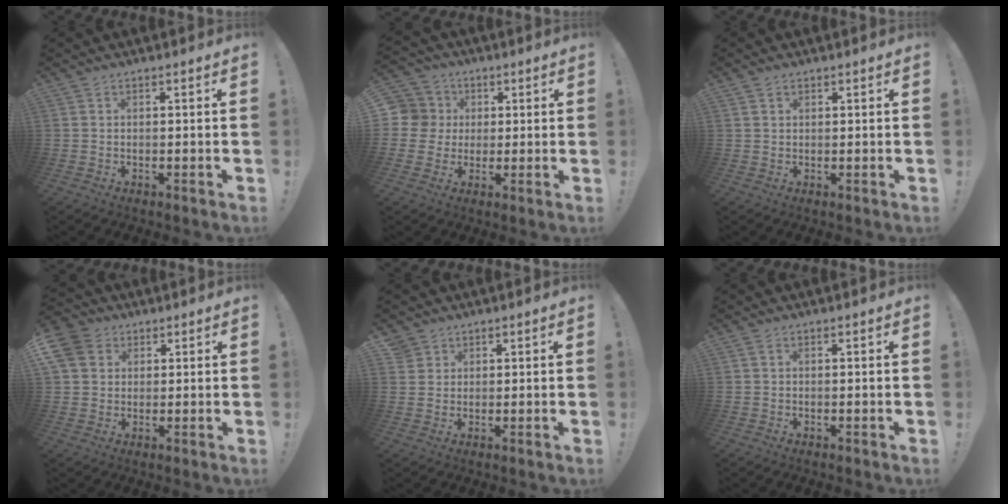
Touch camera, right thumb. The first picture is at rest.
{"total": 8.5, "force": [0.7, 8.2, 2.0], "torque": [-0.035, 0.004, 0.015]}
{"total": 1.1, "force": [0.8, 0.8, 0.3], "torque": [-0.003, 0.000, 0.014]}
{"total": 8.0, "force": [3.2, 6.5, 3.4], "torque": [-0.072, -0.013, 0.064]}
{"total": 2.9, "force": [2.0, 2.0, 0.3], "torque": [0.004, -0.009, 0.036]}
{"total": 0.7, "force": [0.2, 0.2, 0.7], "torque": [-0.018, 0.002, 0.005]}